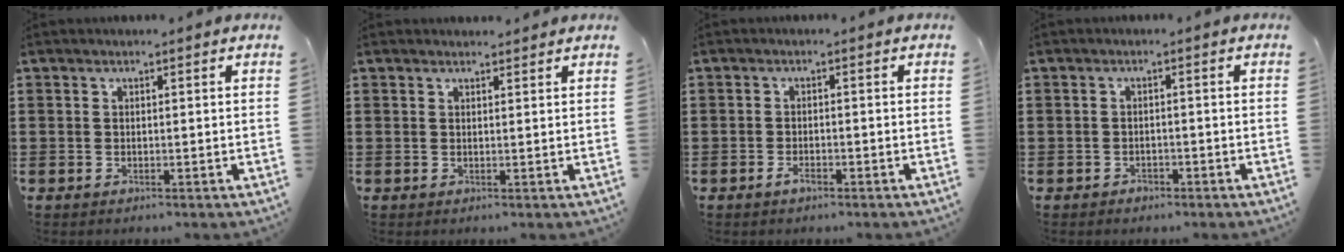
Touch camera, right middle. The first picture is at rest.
{"total": 1.0, "force": [0.9, 0.0, 0.1], "torque": [0.003, -0.005, 0.018]}
{"total": 1.7, "force": [-1.1, 0.5, 1.1], "torque": [-0.032, -0.007, -0.022]}
{"total": 1.1, "force": [-0.9, 0.6, 0.2], "torque": [-0.008, -0.001, -0.020]}